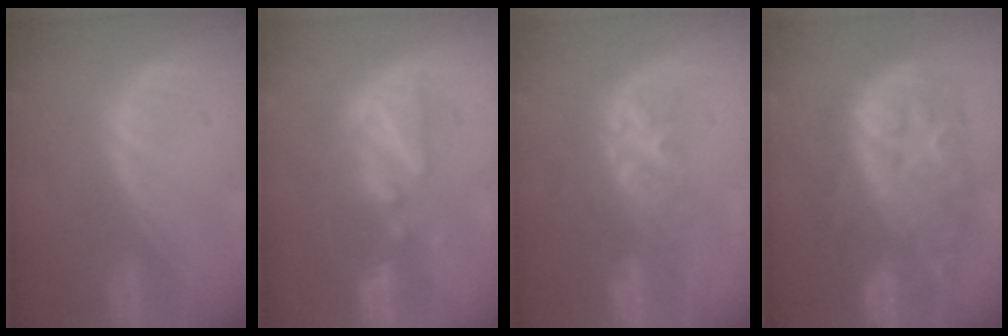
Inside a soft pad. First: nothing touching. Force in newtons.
{"total": 8.2, "press": 7.4, "slide": 3.6}
{"total": 8.8, "press": 7.2, "slide": 5.1}
{"total": 11.9, "press": 11.9, "slide": 1.0}